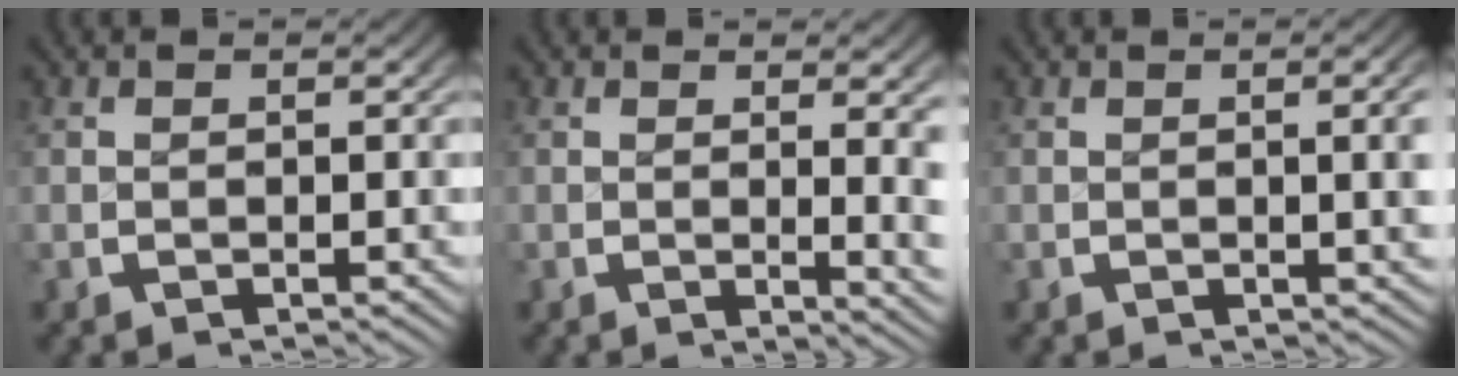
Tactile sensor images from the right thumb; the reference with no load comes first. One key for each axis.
{"total": 3.3, "fx": -0.2, "fy": 1.0, "fz": 3.1, "tx": -0.042, "ty": -0.013, "tz": 0.002}
{"total": 2.9, "fx": 0.3, "fy": 1.0, "fz": 2.7, "tx": -0.021, "ty": 0.005, "tz": 0.000}